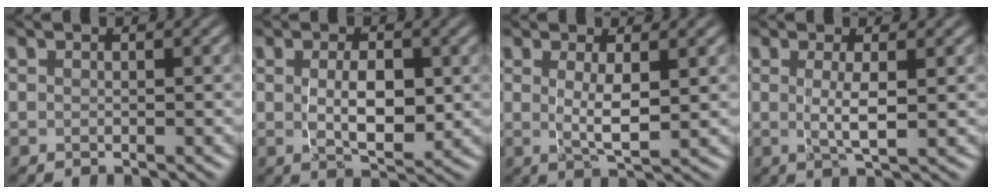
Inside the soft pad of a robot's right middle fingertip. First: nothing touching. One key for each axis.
{"total": 4.3, "fx": 0.0, "fy": 1.7, "fz": 4.0, "tx": -0.067, "ty": -0.023, "tz": 0.012}
{"total": 3.2, "fx": 0.2, "fy": 0.4, "fz": 3.2, "tx": -0.060, "ty": -0.016, "tz": 0.015}
{"total": 2.8, "fx": 0.0, "fy": 0.1, "fz": 2.8, "tx": -0.057, "ty": -0.015, "tz": 0.010}